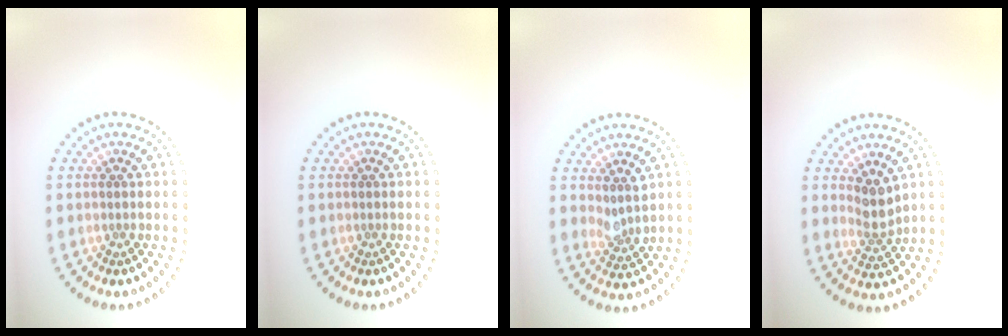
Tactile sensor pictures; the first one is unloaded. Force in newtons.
{"total": 0.0}
{"total": 2.0, "press": 1.5, "slide": 1.3}
{"total": 2.5, "press": 2.0, "slide": 1.5}